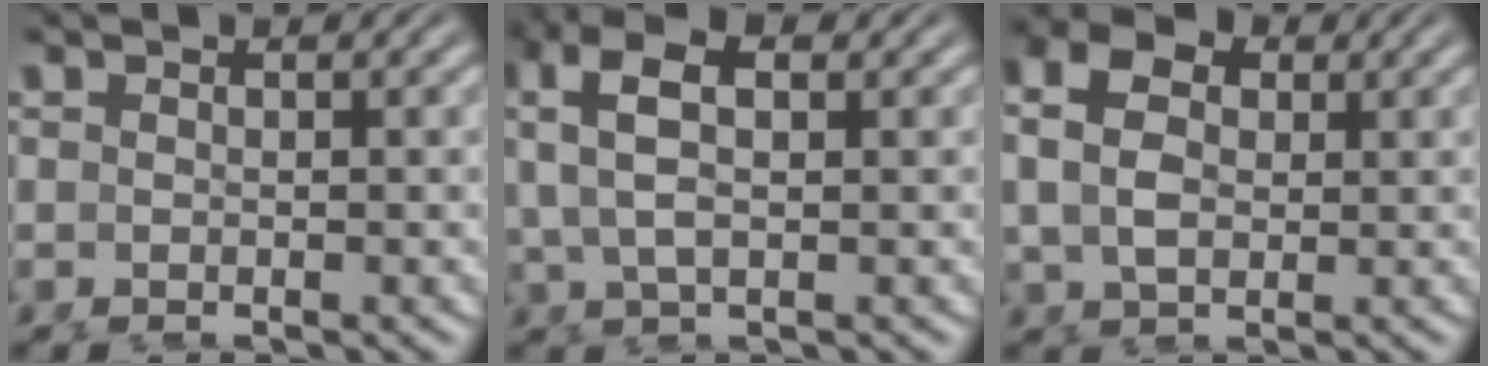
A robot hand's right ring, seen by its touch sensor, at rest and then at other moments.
{"total": 6.2, "force": [2.4, 3.3, 4.6], "torque": [-0.107, 0.010, 0.036]}
{"total": 5.9, "force": [1.5, 4.5, 3.6], "torque": [-0.079, -0.001, 0.022]}